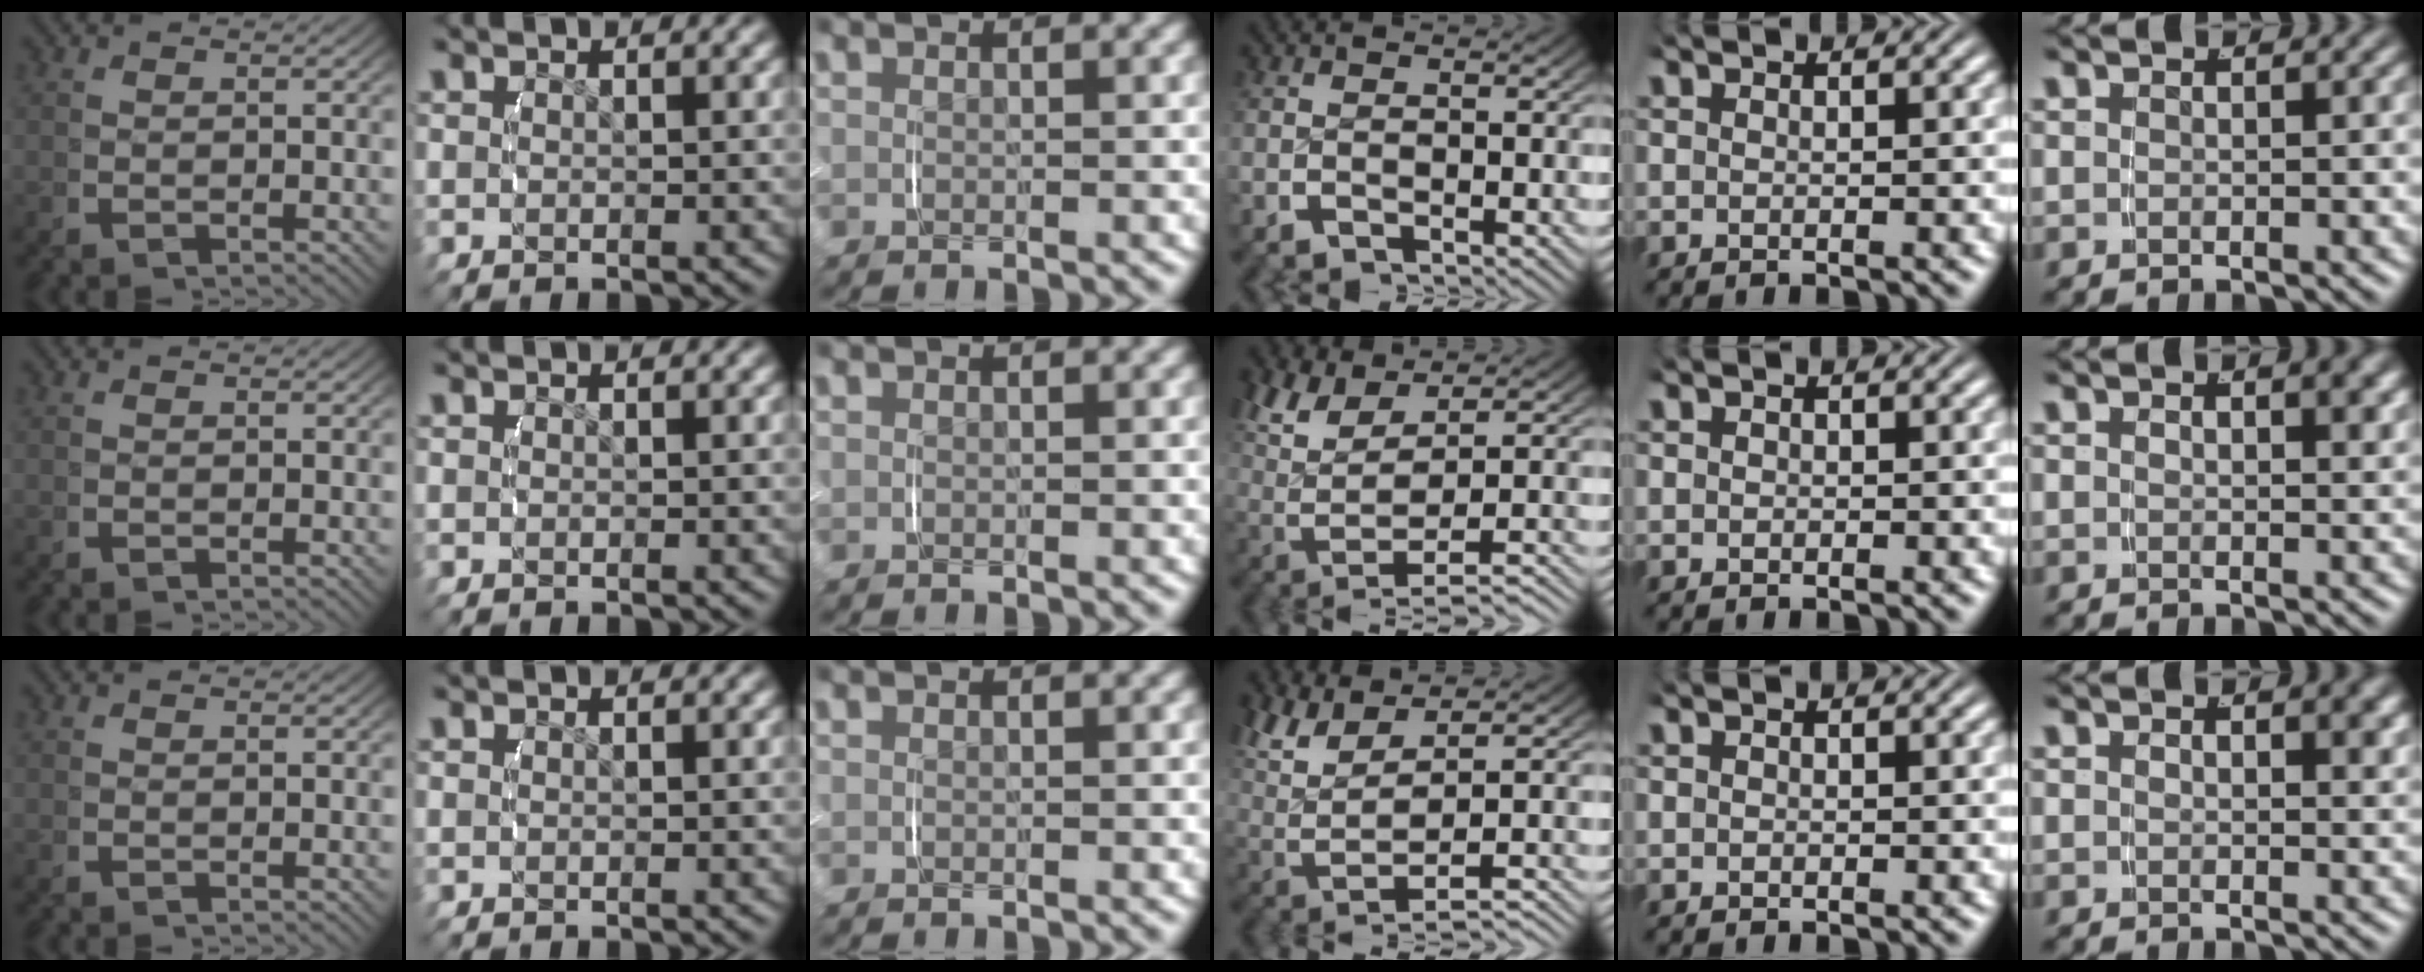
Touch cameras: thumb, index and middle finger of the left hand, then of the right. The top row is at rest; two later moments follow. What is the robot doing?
{"motion": "lift_and_place", "object": "backpack"}